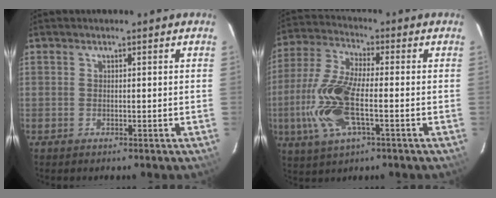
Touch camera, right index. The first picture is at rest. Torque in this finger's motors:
{"motor_torque": [0.56, -0.11, 0.81, 0.21]}